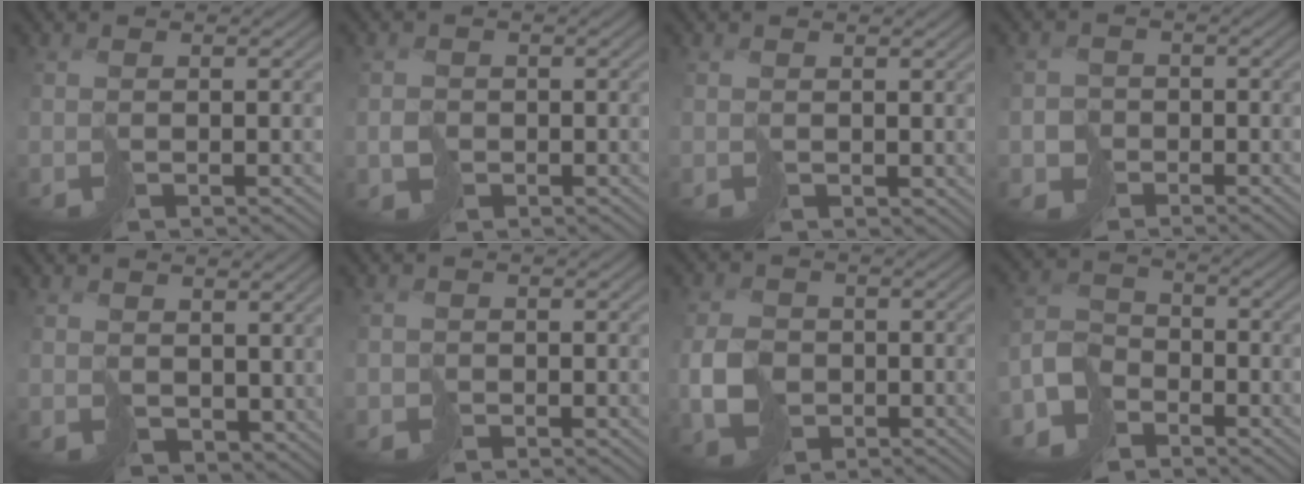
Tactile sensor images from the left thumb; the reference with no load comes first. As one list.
[{"total": 2.2, "force": [-0.7, 2.1, 0.3], "torque": [-0.004, -0.006, -0.017]}, {"total": 0.9, "force": [0.6, 0.6, 0.0], "torque": [-0.001, -0.003, 0.015]}, {"total": 2.7, "force": [-1.6, 2.2, 0.0], "torque": [0.006, -0.005, -0.041]}, {"total": 3.8, "force": [1.6, 2.9, 1.8], "torque": [-0.059, -0.015, 0.037]}, {"total": 1.4, "force": [-0.9, 1.1, 0.1], "torque": [-0.004, -0.006, -0.023]}, {"total": 5.5, "force": [-1.7, 4.4, 2.9], "torque": [-0.067, -0.012, -0.042]}, {"total": 6.4, "force": [-4.7, 4.0, 1.7], "torque": [-0.036, -0.006, -0.107]}]